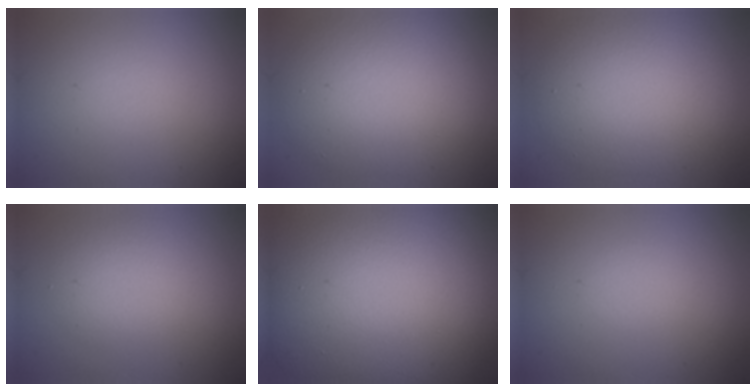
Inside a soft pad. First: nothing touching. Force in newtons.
{"total": 7.5, "press": 7.4, "slide": 0.5}
{"total": 6.9, "press": 6.9, "slide": 0.2}
{"total": 2.7, "press": 2.7, "slide": 0.0}
{"total": 20.2, "press": 20.2, "slide": 0.8}
{"total": 0.6, "press": 0.6, "slide": 0.1}